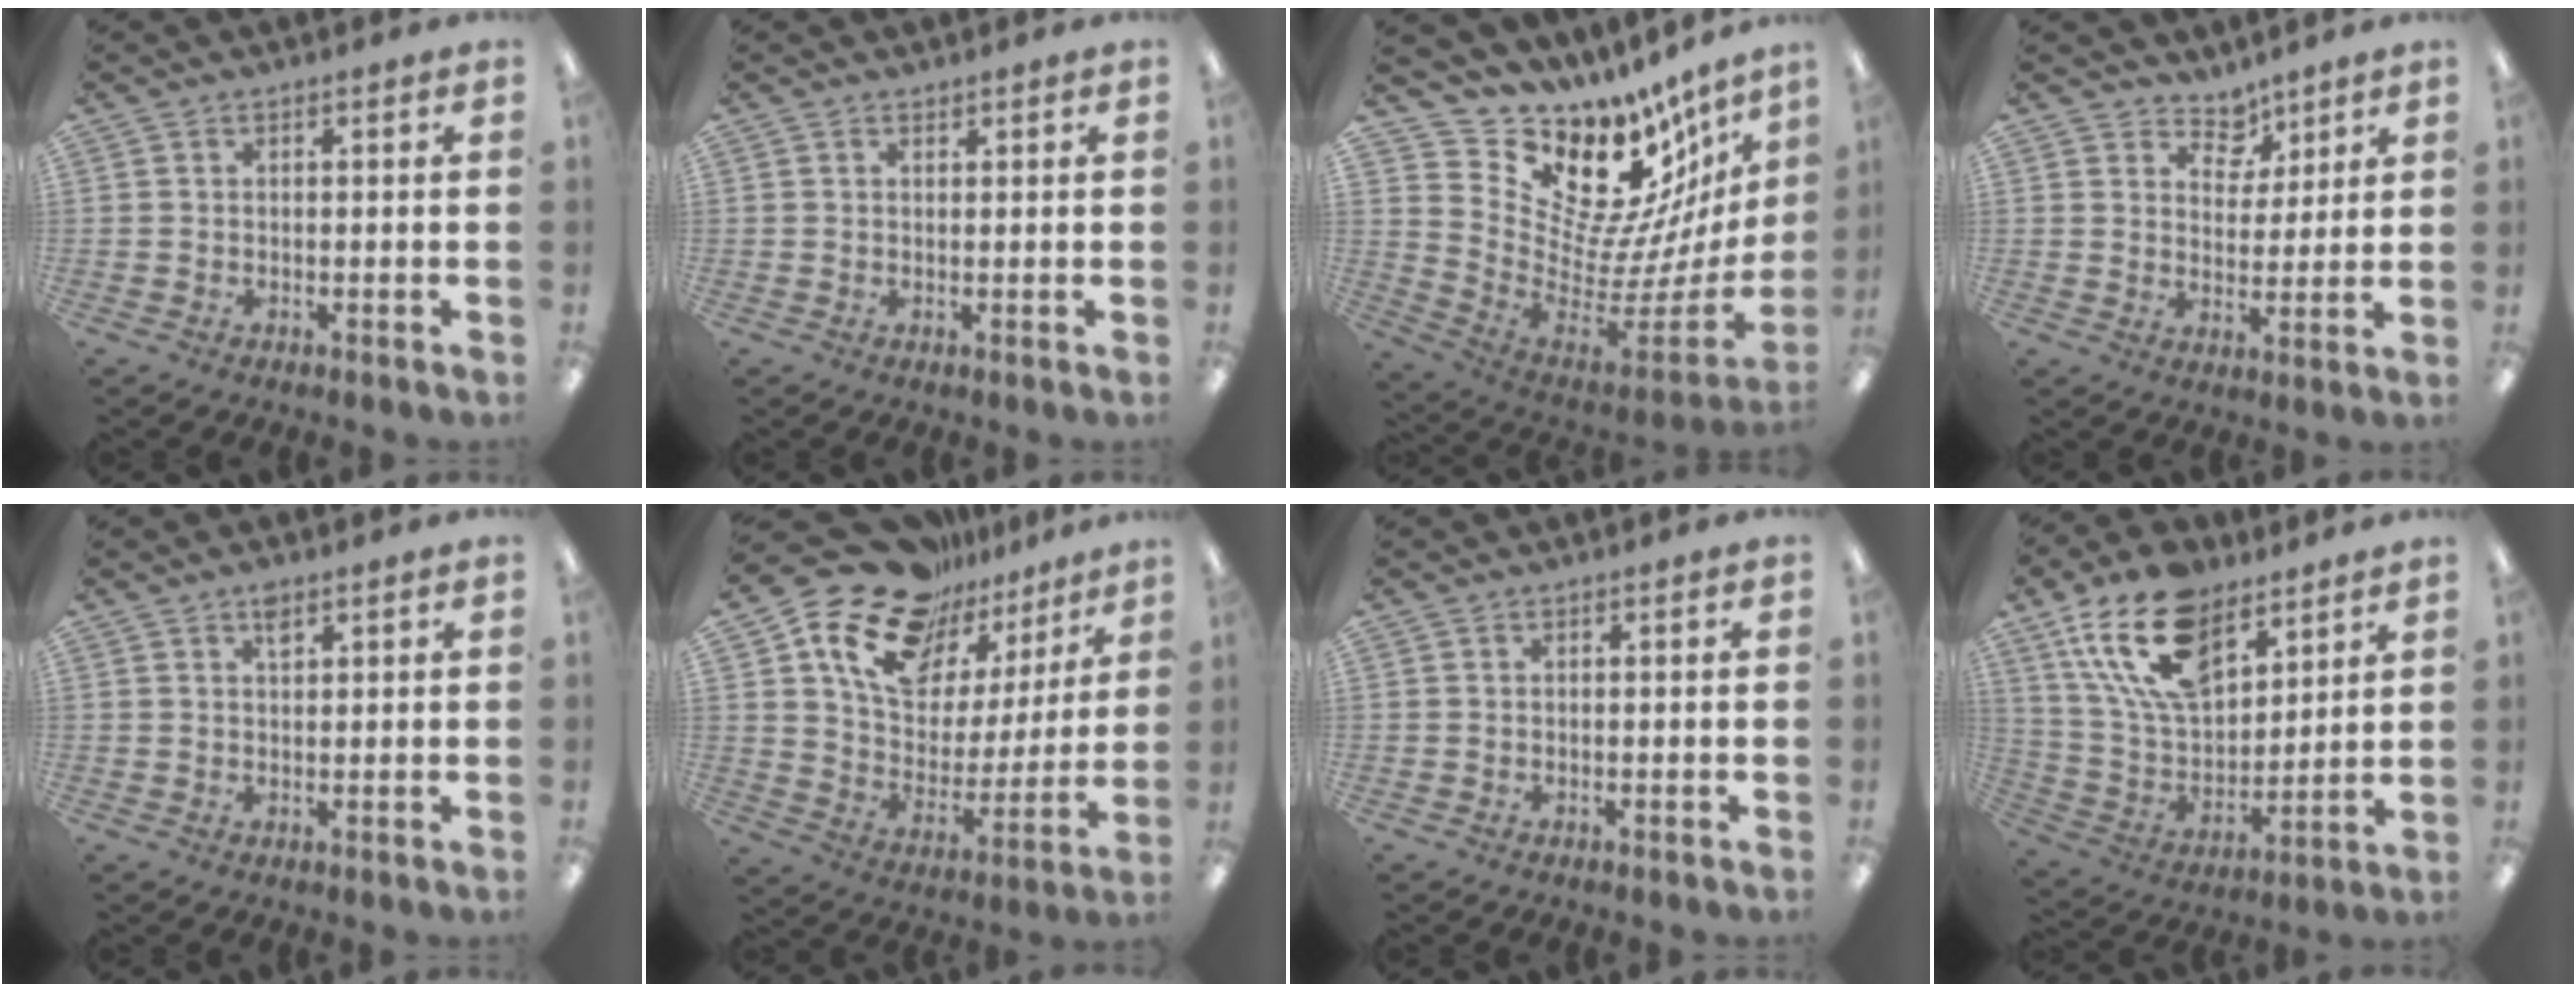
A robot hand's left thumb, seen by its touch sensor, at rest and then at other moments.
{"total": 0.7, "force": [0.7, 0.2, 0.1], "torque": [0.000, -0.004, 0.013]}
{"total": 15.9, "force": [11.1, 9.7, 6.0], "torque": [-0.074, -0.127, 0.213]}
{"total": 6.3, "force": [4.9, 3.8, 0.8], "torque": [-0.007, -0.039, 0.089]}
{"total": 2.4, "force": [1.6, 1.0, 1.4], "torque": [-0.017, -0.008, 0.025]}
{"total": 19.4, "force": [13.4, 11.7, 7.7], "torque": [-0.145, -0.094, 0.240]}
{"total": 0.0}
{"total": 19.6, "force": [11.6, 11.0, 11.4], "torque": [-0.222, -0.043, 0.212]}